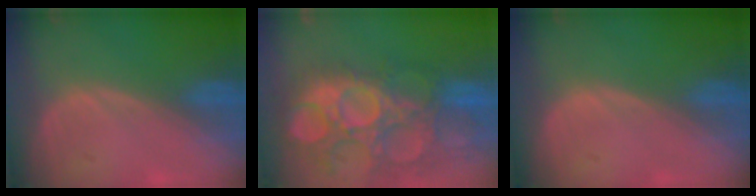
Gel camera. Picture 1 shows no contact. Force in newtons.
{"total": 14.8, "press": 12.7, "slide": 7.6}
{"total": 0.0}